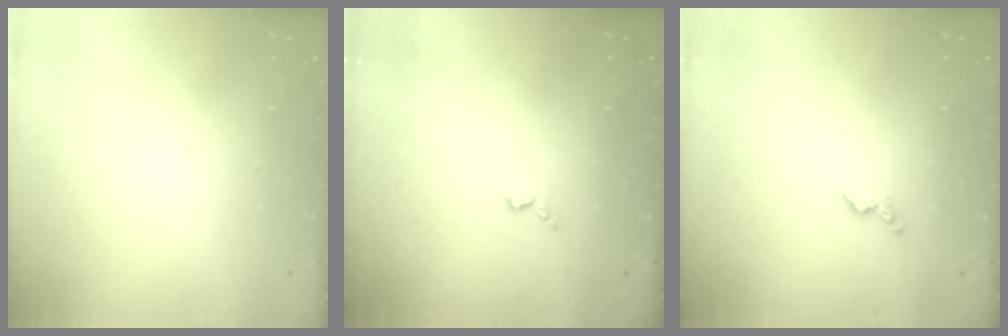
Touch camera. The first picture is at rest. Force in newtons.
{"total": 2.8, "press": 2.8, "slide": 0.5}
{"total": 3.0, "press": 3.0, "slide": 0.5}